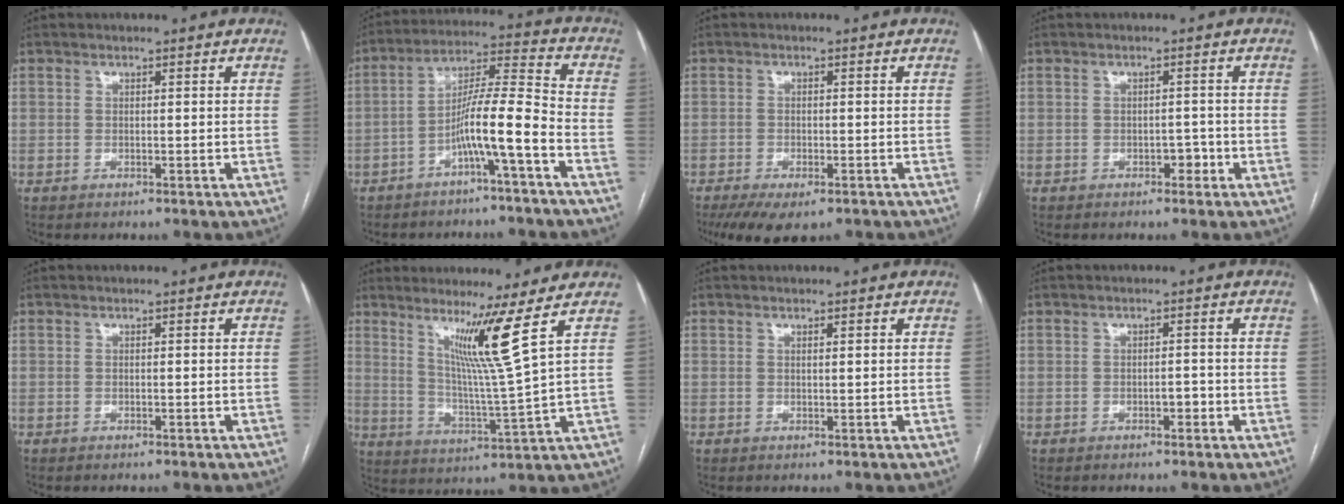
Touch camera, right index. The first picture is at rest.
{"total": 9.4, "force": [-4.4, -0.5, 8.3], "torque": [-0.146, 0.022, -0.077]}
{"total": 7.8, "force": [-5.5, 2.9, 4.7], "torque": [-0.072, -0.012, -0.084]}
{"total": 1.7, "force": [-0.9, 1.1, 1.1], "torque": [-0.011, 0.005, -0.012]}
{"total": 0.0}
{"total": 9.2, "force": [5.1, -3.6, 6.8], "torque": [-0.121, -0.039, 0.095]}
{"total": 0.5, "force": [0.4, -0.1, 0.4], "torque": [-0.008, -0.001, 0.006]}
{"total": 1.3, "force": [-0.6, 0.6, 1.0], "torque": [-0.012, 0.003, -0.010]}